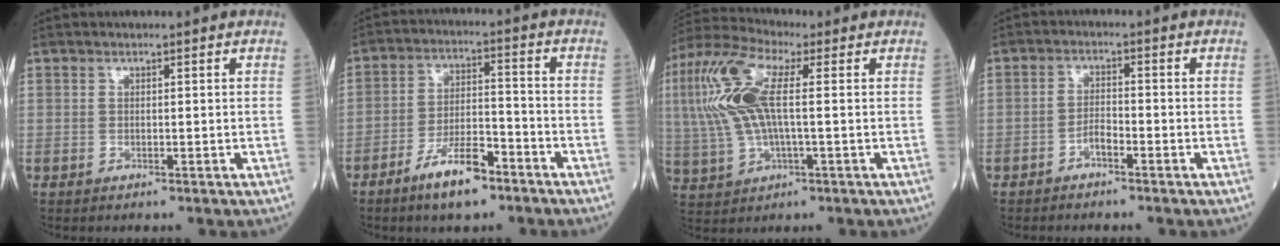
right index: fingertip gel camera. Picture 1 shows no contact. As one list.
[{"total": 8.8, "force": [-5.9, 2.4, 6.1], "torque": [-0.117, 0.000, -0.104]}, {"total": 12.4, "force": [1.7, 3.5, 11.8], "torque": [-0.282, 0.023, 0.031]}, {"total": 2.2, "force": [-1.5, 0.5, 1.4], "torque": [-0.026, 0.004, -0.029]}]